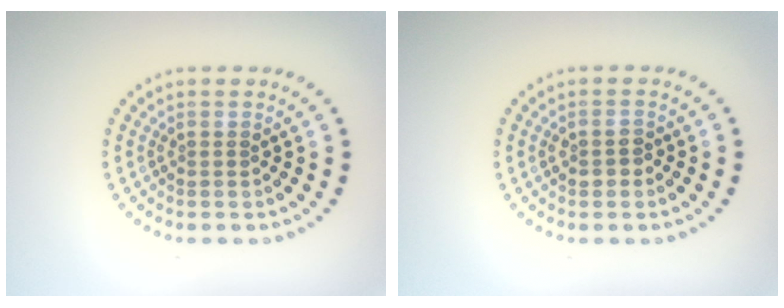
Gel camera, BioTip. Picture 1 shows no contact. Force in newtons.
{"total": 1.4, "press": 1.4, "slide": 0.2}